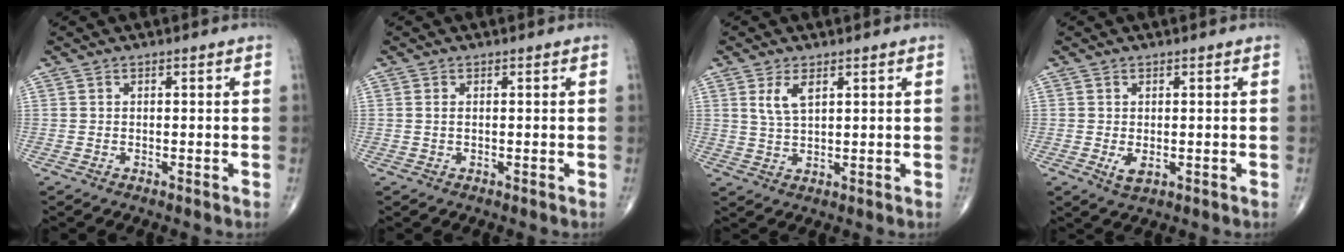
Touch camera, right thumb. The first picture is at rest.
{"total": 0.7, "force": [0.1, 0.3, 0.6], "torque": [-0.017, 0.002, 0.004]}
{"total": 4.2, "force": [1.9, 1.8, 3.3], "torque": [-0.065, -0.007, 0.042]}
{"total": 2.4, "force": [-0.4, 1.2, 2.0], "torque": [-0.033, -0.006, 0.000]}